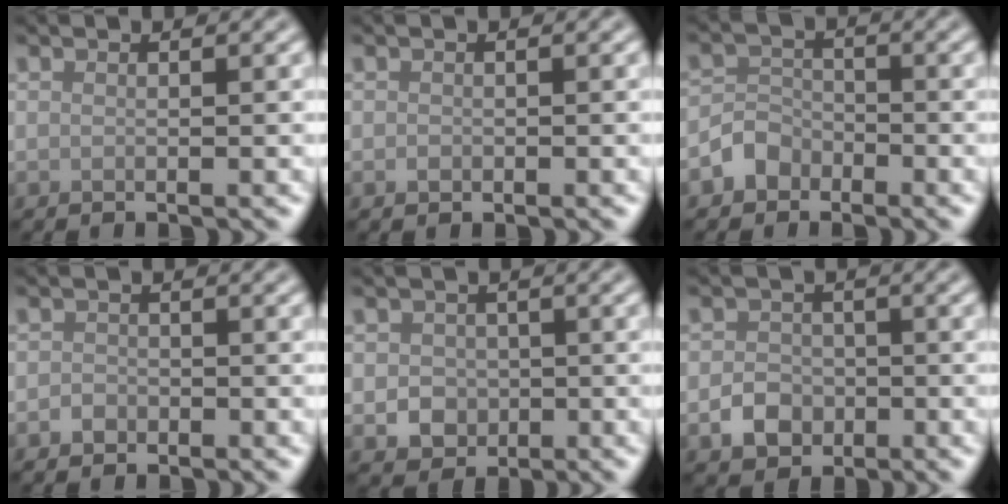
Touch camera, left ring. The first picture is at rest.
{"total": 0.6, "force": [-0.2, 0.5, 0.2], "torque": [-0.002, -0.003, -0.004]}
{"total": 2.4, "force": [-1.6, 1.8, 0.4], "torque": [0.000, 0.011, -0.037]}
{"total": 1.1, "force": [-0.6, 0.9, 0.2], "torque": [-0.001, 0.001, -0.013]}
{"total": 2.5, "force": [-0.4, 2.3, 1.0], "torque": [-0.012, -0.004, -0.008]}
{"total": 2.7, "force": [-1.0, 2.3, 1.2], "torque": [-0.015, 0.001, -0.021]}